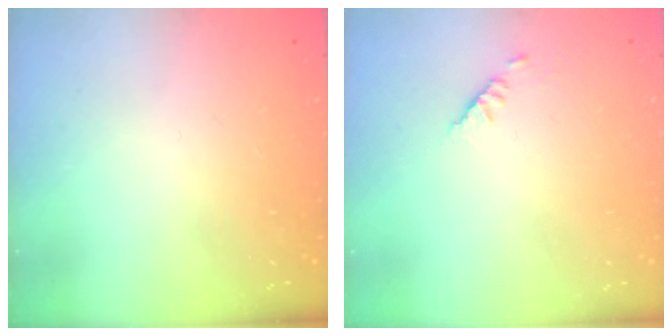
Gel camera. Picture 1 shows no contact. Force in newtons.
{"total": 1.9, "press": 1.8, "slide": 0.5}